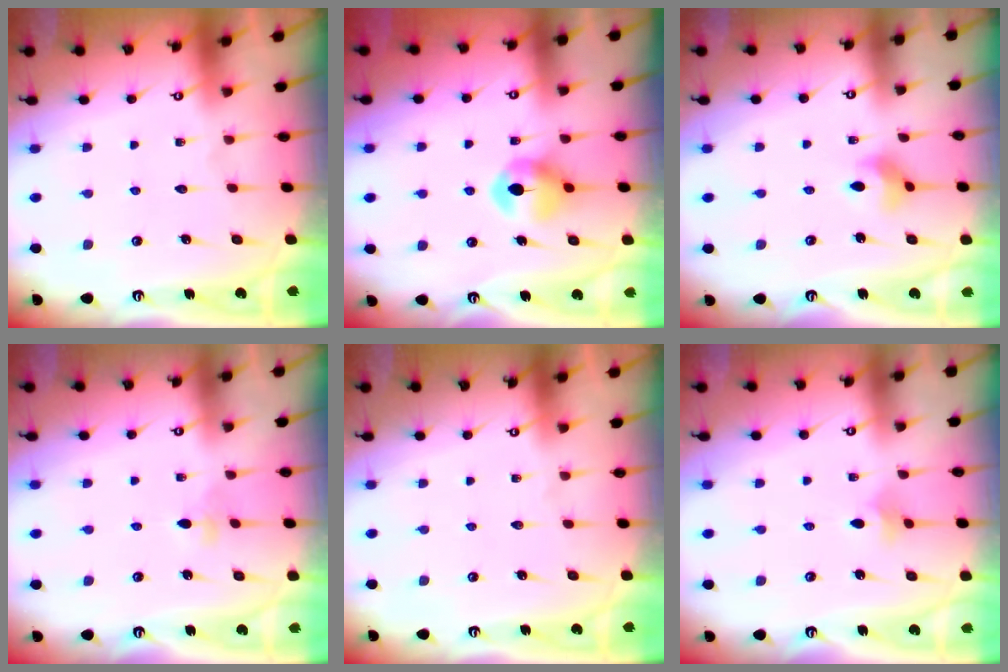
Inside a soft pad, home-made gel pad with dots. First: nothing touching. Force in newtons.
{"total": 8.0, "press": 7.9, "slide": 0.5}
{"total": 4.2, "press": 4.1, "slide": 0.7}
{"total": 3.5, "press": 3.4, "slide": 0.8}
{"total": 0.0}
{"total": 4.5, "press": 4.4, "slide": 0.9}